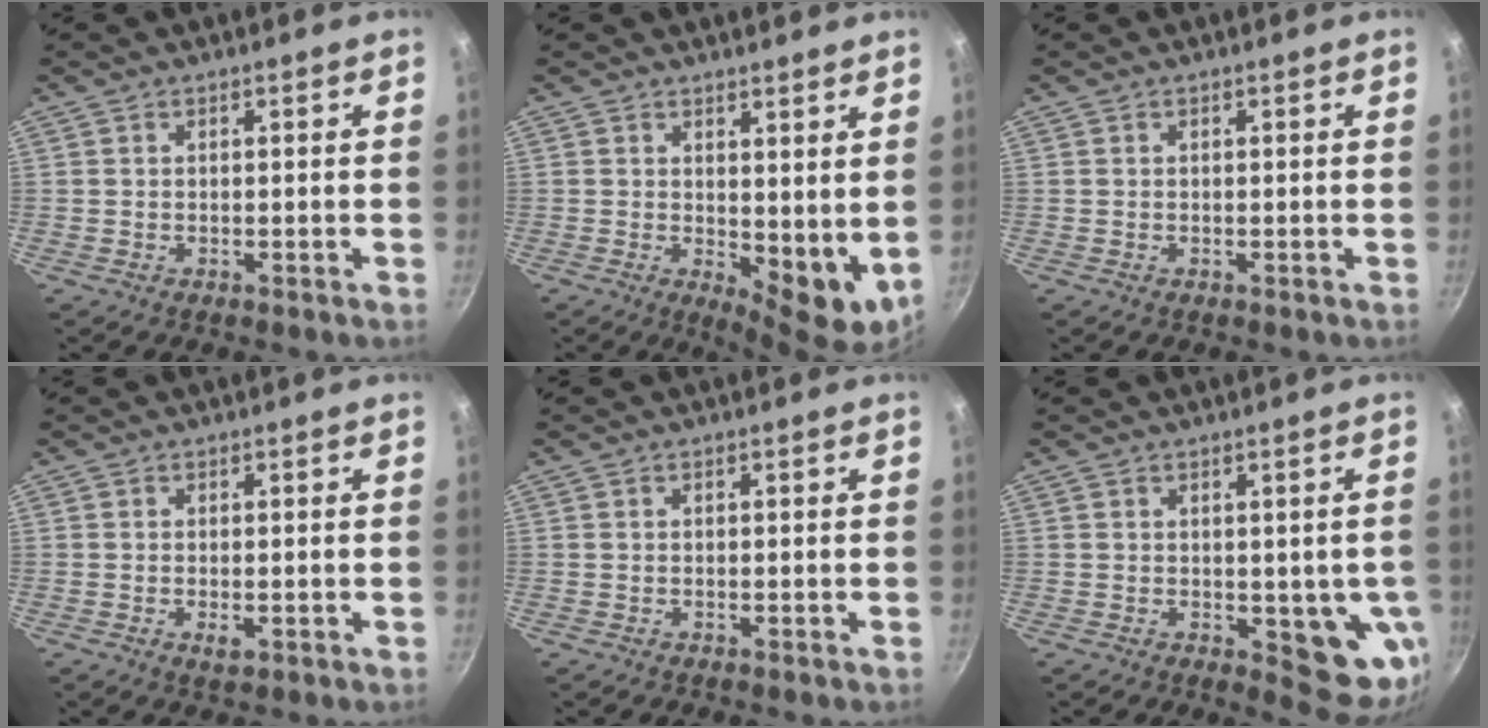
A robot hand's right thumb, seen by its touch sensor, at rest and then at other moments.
{"total": 8.1, "force": [1.9, 3.8, 7.0], "torque": [-0.083, -0.023, 0.036]}
{"total": 0.0}
{"total": 1.9, "force": [-0.6, 0.9, 1.6], "torque": [-0.028, -0.004, -0.008]}
{"total": 0.0}
{"total": 9.5, "force": [-1.2, 4.6, 8.2], "torque": [-0.060, -0.012, -0.009]}